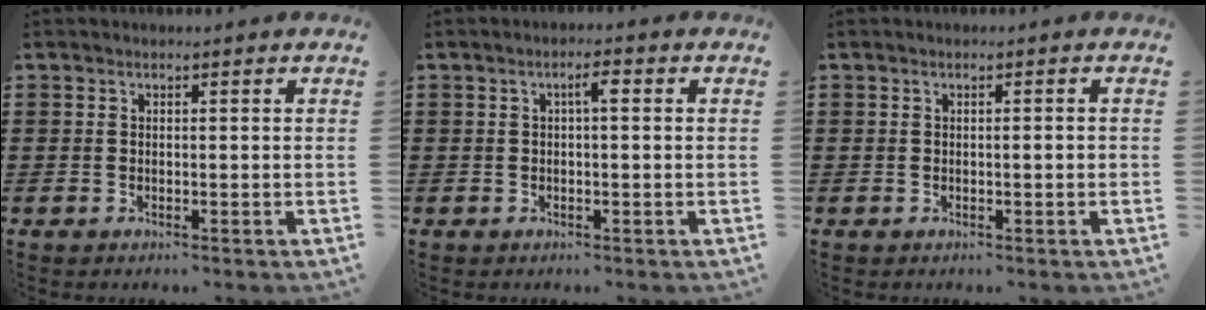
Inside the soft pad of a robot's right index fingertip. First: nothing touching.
{"total": 2.1, "force": [0.3, 0.5, 2.1], "torque": [-0.041, 0.006, 0.002]}
{"total": 0.9, "force": [-0.1, 0.1, 0.9], "torque": [-0.015, -0.002, -0.001]}